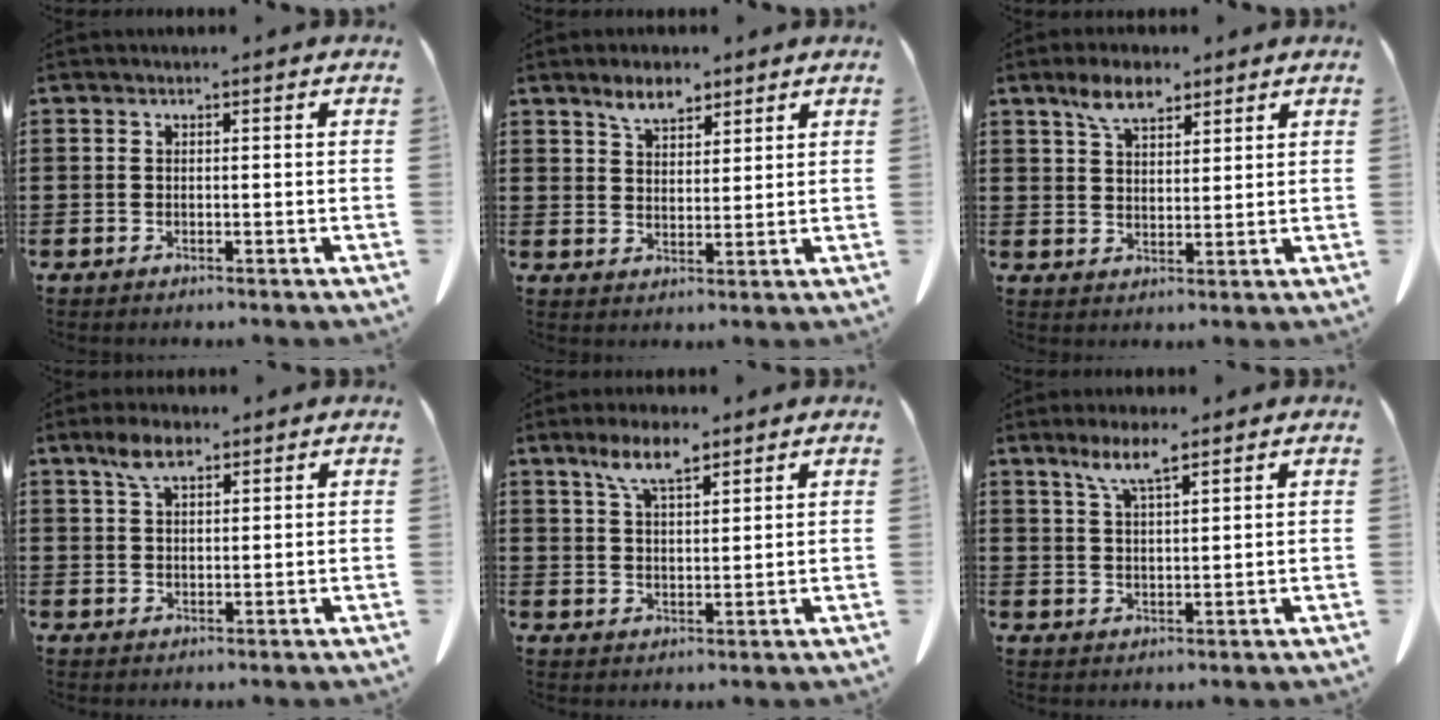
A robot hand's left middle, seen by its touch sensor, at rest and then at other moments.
{"total": 4.8, "force": [3.8, 2.1, 2.1], "torque": [-0.043, -0.002, 0.069]}
{"total": 5.9, "force": [4.1, 2.6, 3.4], "torque": [-0.078, 0.006, 0.076]}
{"total": 4.8, "force": [3.0, 1.8, 3.2], "torque": [-0.070, 0.005, 0.055]}
{"total": 6.8, "force": [4.6, 2.0, 4.6], "torque": [-0.101, 0.000, 0.082]}
{"total": 5.7, "force": [3.7, 1.1, 4.1], "torque": [-0.090, 0.000, 0.066]}